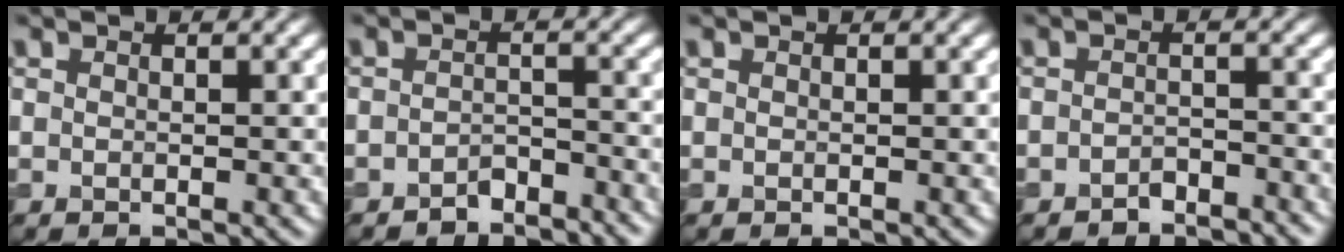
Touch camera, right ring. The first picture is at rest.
{"total": 2.9, "force": [-2.5, 1.2, 0.8], "torque": [-0.011, 0.007, -0.044]}
{"total": 0.0}
{"total": 2.3, "force": [-2.0, 0.8, 0.6], "torque": [-0.006, 0.007, -0.034]}